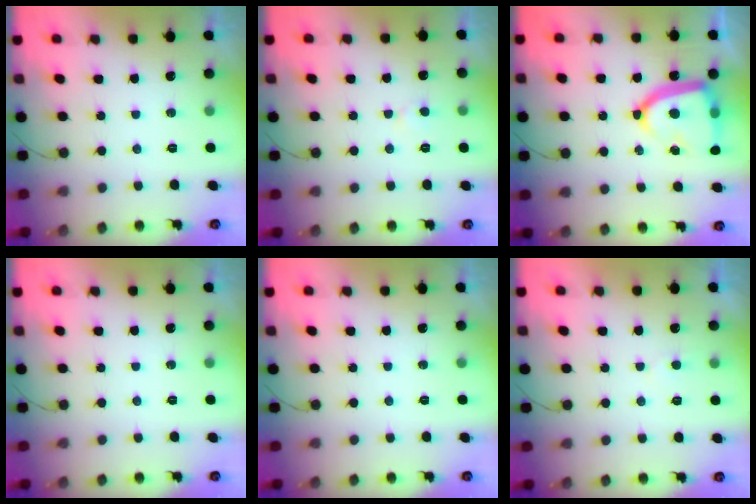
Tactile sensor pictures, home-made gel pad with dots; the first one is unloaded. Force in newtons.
{"total": 3.7, "press": 3.6, "slide": 0.4}
{"total": 16.7, "press": 16.6, "slide": 1.5}
{"total": 0.0}
{"total": 0.0}
{"total": 2.8, "press": 2.8, "slide": 0.3}